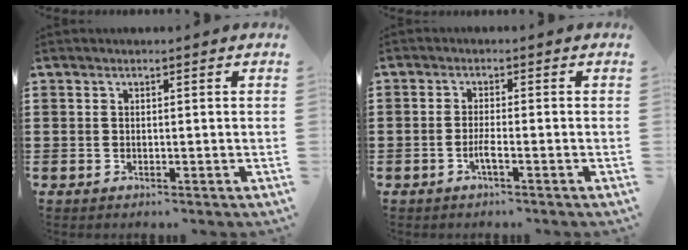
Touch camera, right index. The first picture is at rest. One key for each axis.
{"total": 2.0, "fx": -1.1, "fy": 0.1, "fz": 1.7, "tx": -0.036, "ty": -0.003, "tz": -0.023}